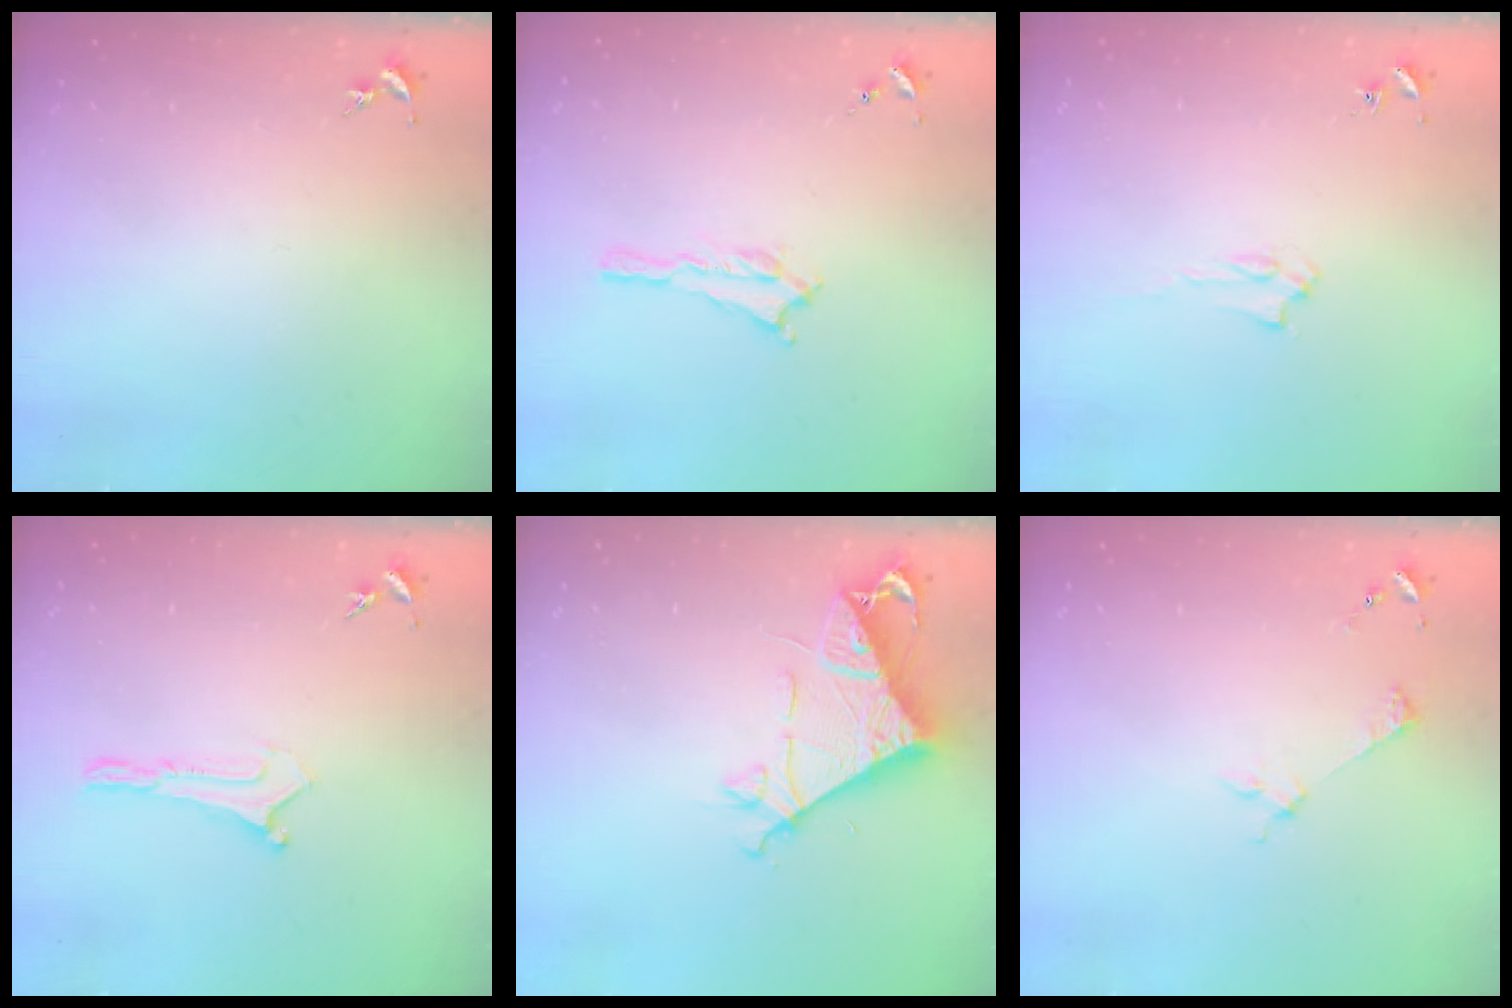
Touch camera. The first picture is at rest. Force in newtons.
{"total": 1.4, "press": 1.4, "slide": 0.2}
{"total": 1.6, "press": 1.6, "slide": 0.2}
{"total": 0.0}
{"total": 8.1, "press": 8.1, "slide": 0.6}
{"total": 2.5, "press": 2.5, "slide": 0.2}